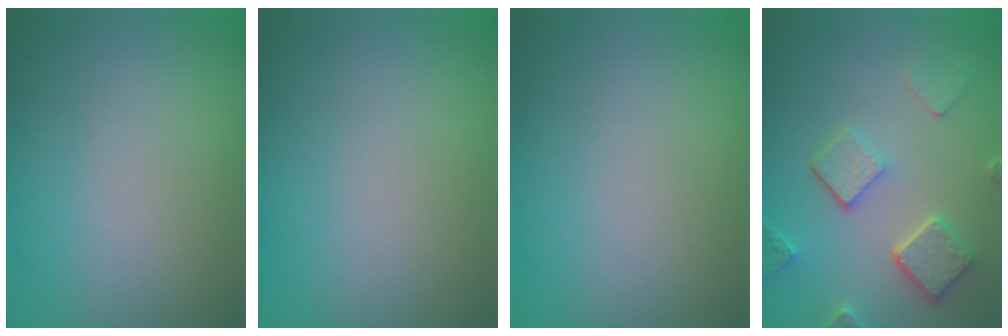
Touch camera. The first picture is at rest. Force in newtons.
{"total": 0.0}
{"total": 0.0}
{"total": 5.1, "press": 3.9, "slide": 3.2}